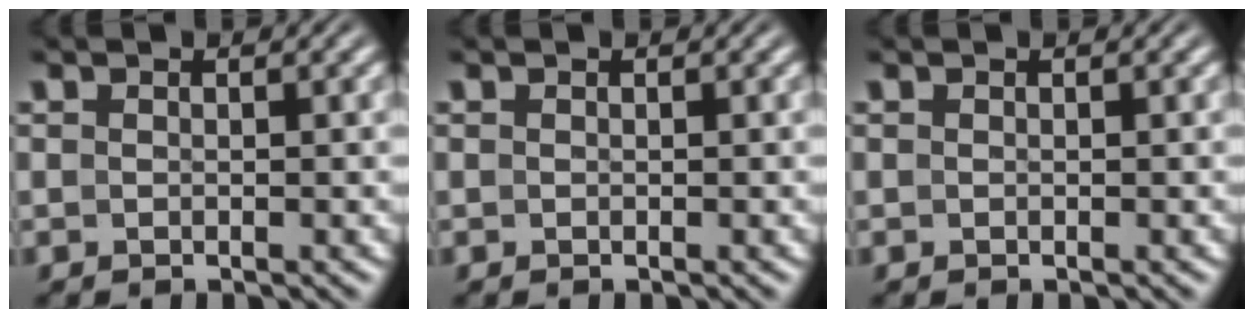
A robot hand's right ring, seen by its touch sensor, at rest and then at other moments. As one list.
[{"total": 0.0}, {"total": 0.0}]